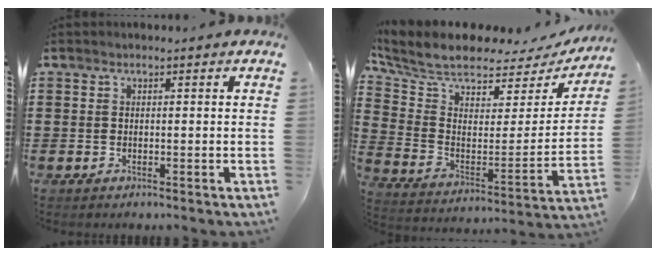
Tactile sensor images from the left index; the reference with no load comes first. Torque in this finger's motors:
{"motor_torque": [2.14, 0.00, 1.01, 0.21]}